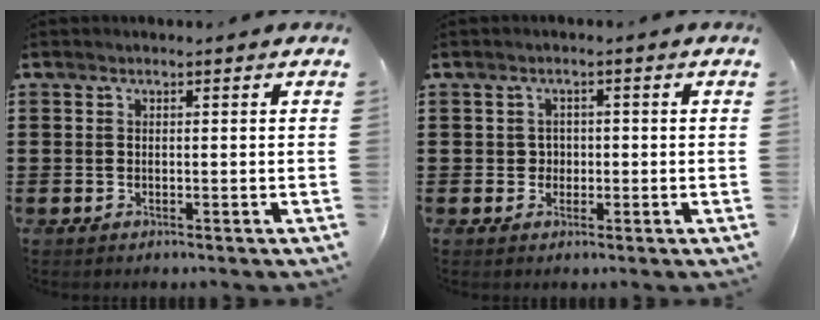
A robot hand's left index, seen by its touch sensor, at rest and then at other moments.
{"total": 1.8, "force": [-0.2, 1.6, 0.7], "torque": [-0.018, 0.006, -0.007]}